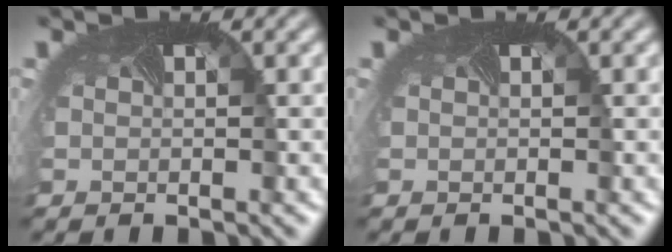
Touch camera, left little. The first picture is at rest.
{"total": 0.0}